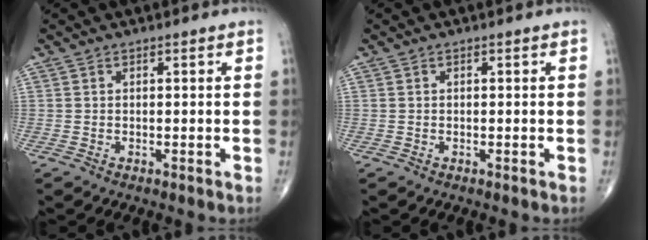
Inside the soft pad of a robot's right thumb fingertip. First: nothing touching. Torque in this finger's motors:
{"motor_torque": [0.06, 0.10, -0.11, -0.09, 0.03]}